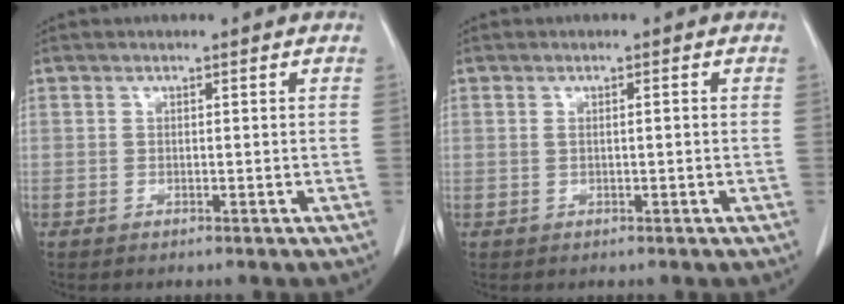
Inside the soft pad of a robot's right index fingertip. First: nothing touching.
{"total": 1.0, "force": [0.1, 0.2, 1.0], "torque": [-0.020, 0.005, 0.005]}